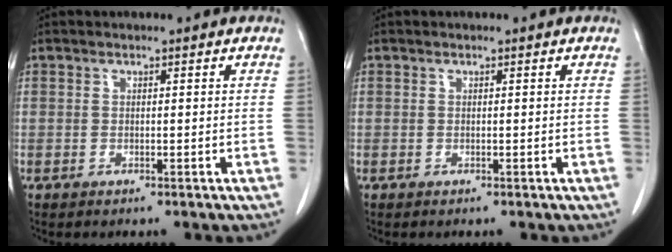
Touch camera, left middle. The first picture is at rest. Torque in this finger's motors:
{"motor_torque": [-0.01, 0.01, 0.00, 0.00]}